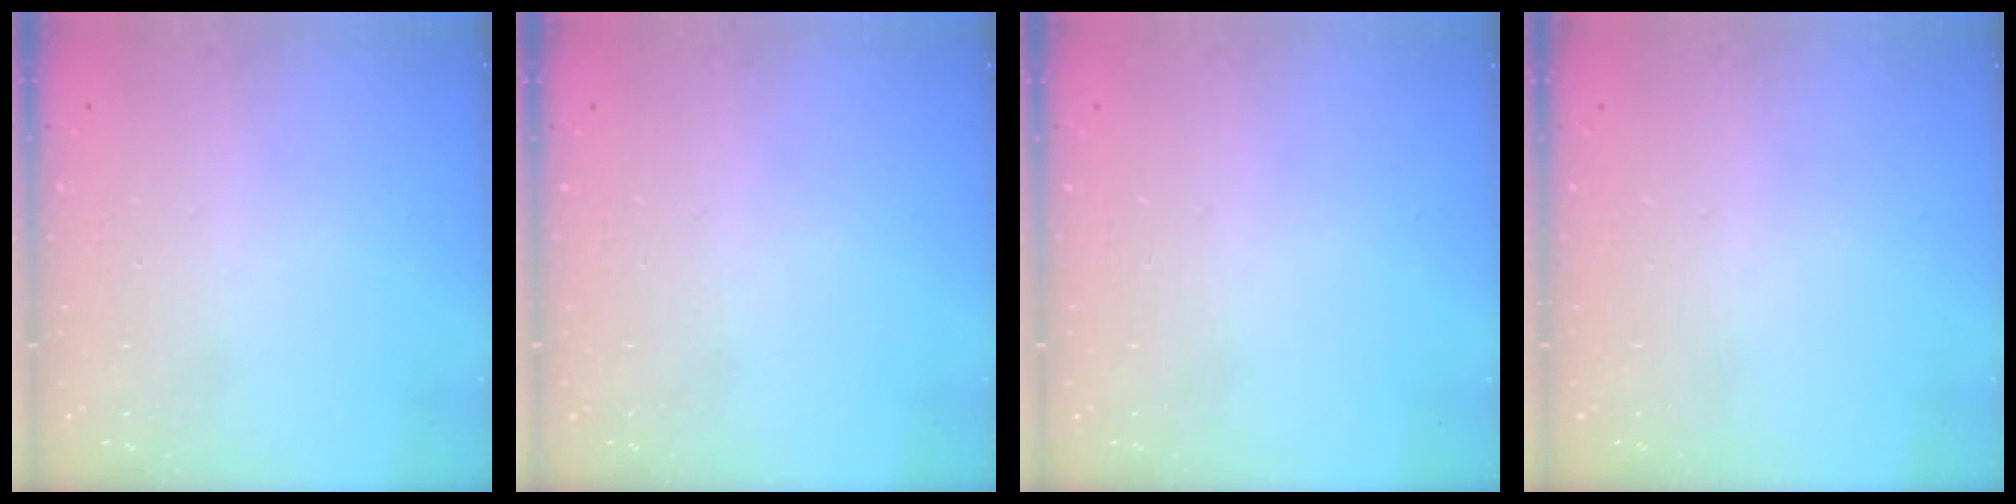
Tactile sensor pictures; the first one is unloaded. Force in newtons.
{"total": 0.0}
{"total": 0.0}
{"total": 0.0}